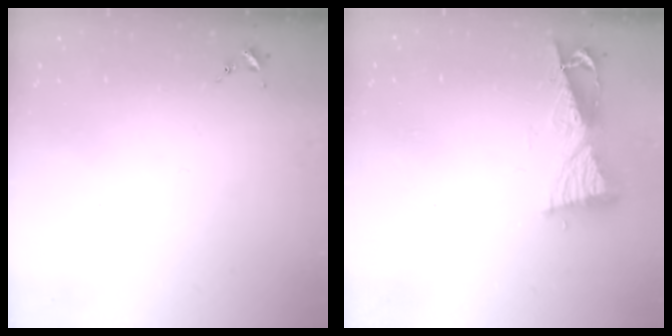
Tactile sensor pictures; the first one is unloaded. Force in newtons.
{"total": 8.5, "press": 8.4, "slide": 1.0}